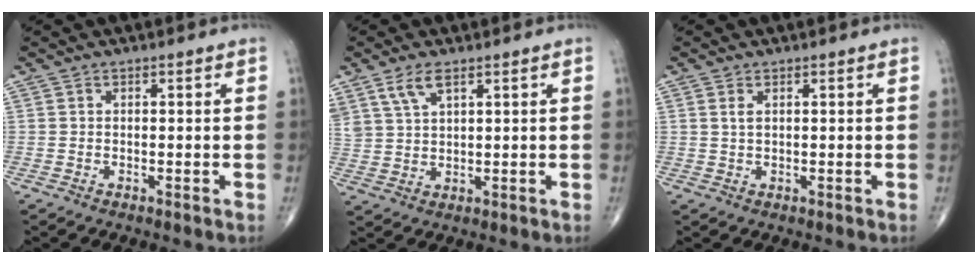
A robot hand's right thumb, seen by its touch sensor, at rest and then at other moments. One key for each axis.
{"total": 5.5, "fx": 3.5, "fy": 2.3, "fz": 3.6, "tx": -0.076, "ty": -0.008, "tz": 0.076}
{"total": 1.4, "fx": 0.6, "fy": 0.6, "fz": 1.1, "tx": -0.024, "ty": 0.003, "tz": 0.015}